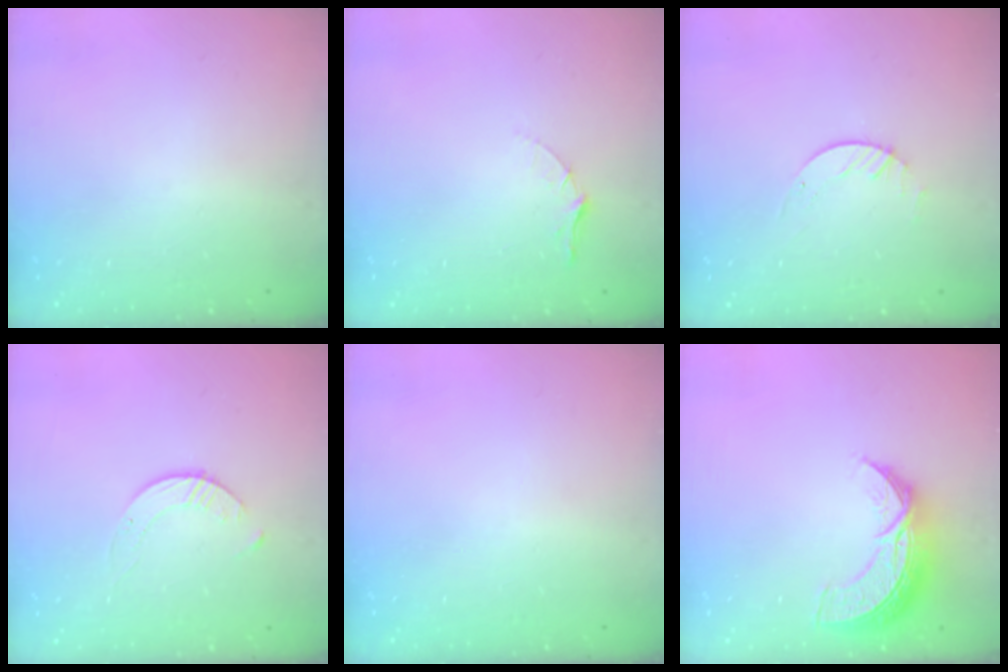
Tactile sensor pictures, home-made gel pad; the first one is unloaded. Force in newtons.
{"total": 4.4, "press": 4.3, "slide": 0.5}
{"total": 2.5, "press": 2.5, "slide": 0.2}
{"total": 3.6, "press": 3.5, "slide": 0.4}
{"total": 0.0}
{"total": 11.7, "press": 11.7, "slide": 0.6}